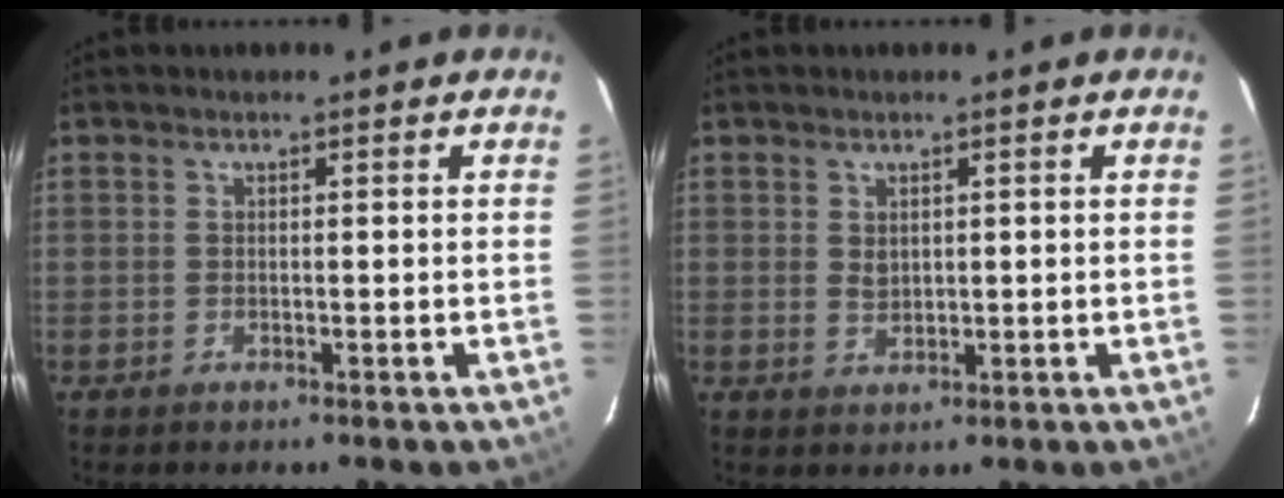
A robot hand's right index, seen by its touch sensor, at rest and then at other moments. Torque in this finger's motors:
{"motor_torque": [0.46, 0.24, 0.22, 0.00]}